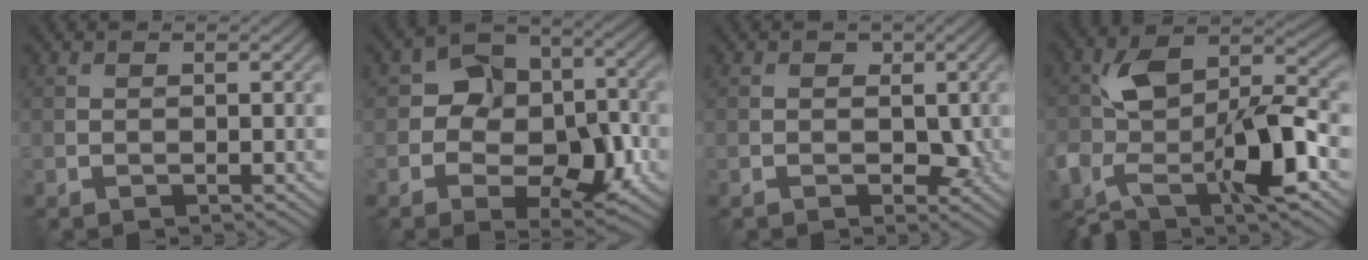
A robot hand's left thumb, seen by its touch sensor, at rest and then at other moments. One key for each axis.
{"total": 9.5, "fx": -1.8, "fy": 6.8, "fz": 6.4, "tx": -0.099, "ty": 0.000, "tz": -0.038}
{"total": 2.7, "fx": -0.3, "fy": 2.1, "fz": 1.6, "tx": -0.016, "ty": -0.006, "tz": -0.009}
{"total": 13.4, "fx": -4.4, "fy": 6.9, "fz": 10.6, "tx": -0.213, "ty": -0.009, "tz": -0.082}